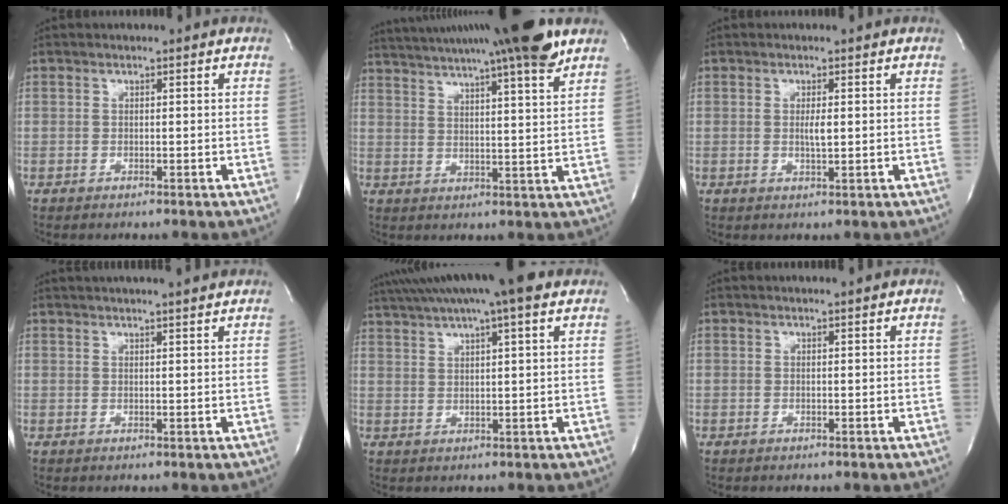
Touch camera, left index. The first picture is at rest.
{"total": 18.8, "force": [15.8, -0.5, 10.1], "torque": [-0.176, 0.006, 0.221]}
{"total": 1.8, "force": [0.2, 0.2, 1.8], "torque": [-0.036, -0.002, 0.004]}
{"total": 8.2, "force": [7.3, 0.0, 3.7], "torque": [-0.060, 0.025, 0.089]}
{"total": 14.0, "force": [11.0, 0.4, 8.6], "torque": [-0.158, 0.042, 0.160]}
{"total": 0.9, "force": [0.8, -0.1, 0.3], "torque": [-0.008, 0.001, 0.013]}